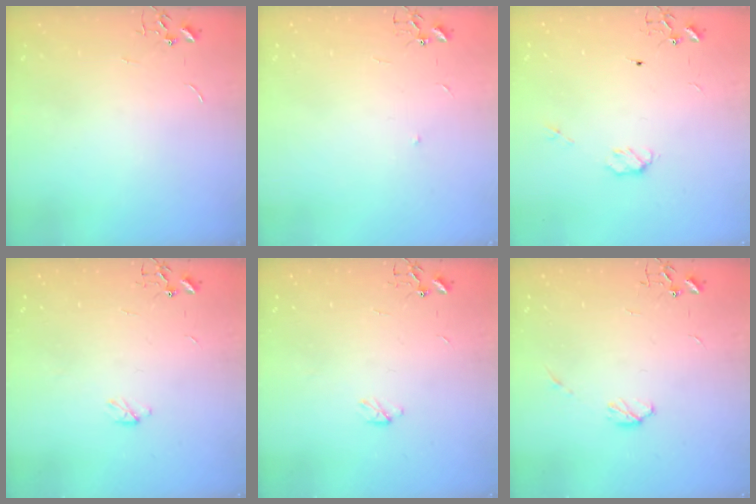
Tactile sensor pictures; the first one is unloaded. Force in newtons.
{"total": 4.2, "press": 4.1, "slide": 1.0}
{"total": 3.9, "press": 3.8, "slide": 0.8}
{"total": 2.9, "press": 2.9, "slide": 0.4}
{"total": 2.9, "press": 2.9, "slide": 0.4}
{"total": 4.3, "press": 4.3, "slide": 0.7}